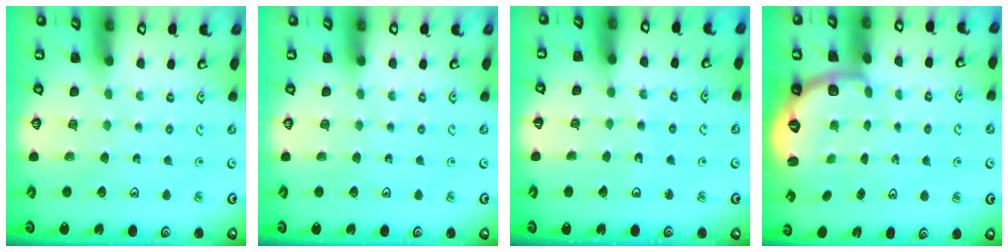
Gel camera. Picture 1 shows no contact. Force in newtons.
{"total": 0.0}
{"total": 2.9, "press": 2.9, "slide": 0.3}
{"total": 2.7, "press": 1.6, "slide": 2.2}